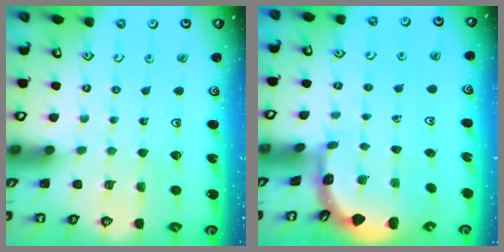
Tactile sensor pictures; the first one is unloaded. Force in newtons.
{"total": 1.8, "press": 1.8, "slide": 0.1}